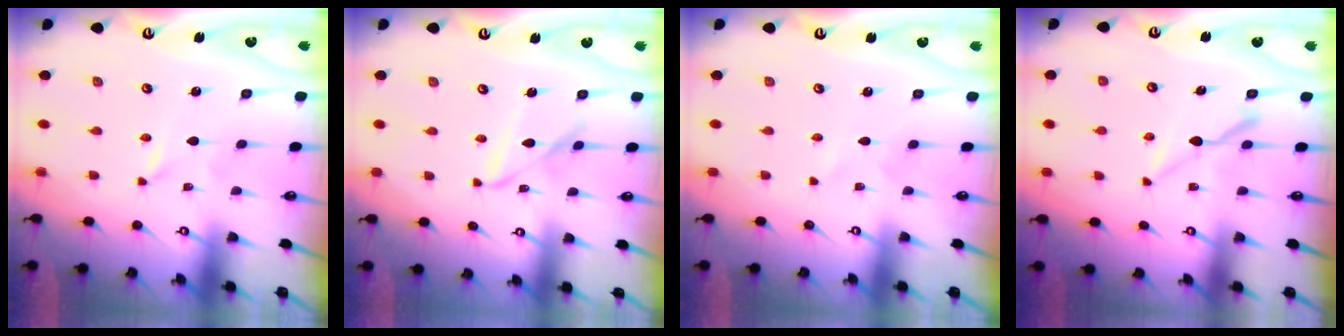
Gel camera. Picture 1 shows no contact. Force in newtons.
{"total": 9.0, "press": 9.0, "slide": 0.4}
{"total": 1.2, "press": 1.2, "slide": 0.2}
{"total": 6.8, "press": 6.8, "slide": 0.8}